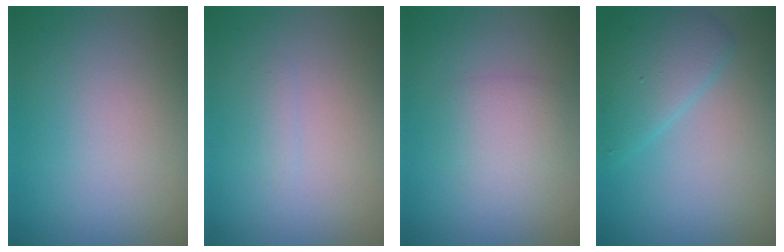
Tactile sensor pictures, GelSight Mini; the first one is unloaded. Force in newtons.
{"total": 0.7, "press": 0.7, "slide": 0.0}
{"total": 2.3, "press": 2.3, "slide": 0.1}
{"total": 3.7, "press": 3.7, "slide": 0.3}